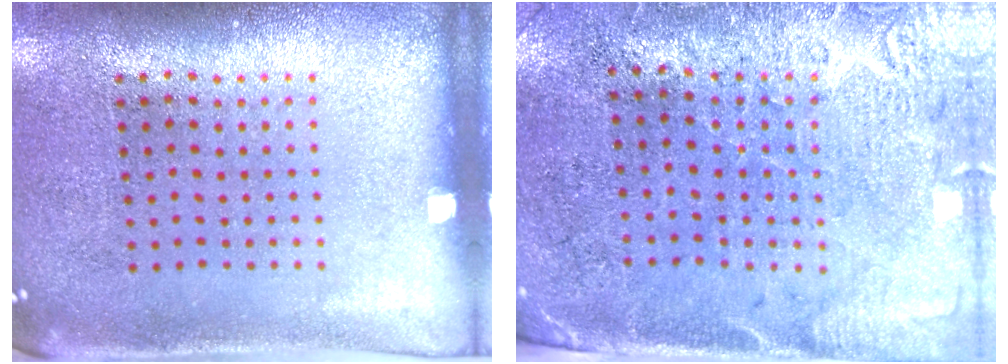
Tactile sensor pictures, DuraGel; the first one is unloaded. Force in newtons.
{"total": 2.7, "press": 2.4, "slide": 1.2}